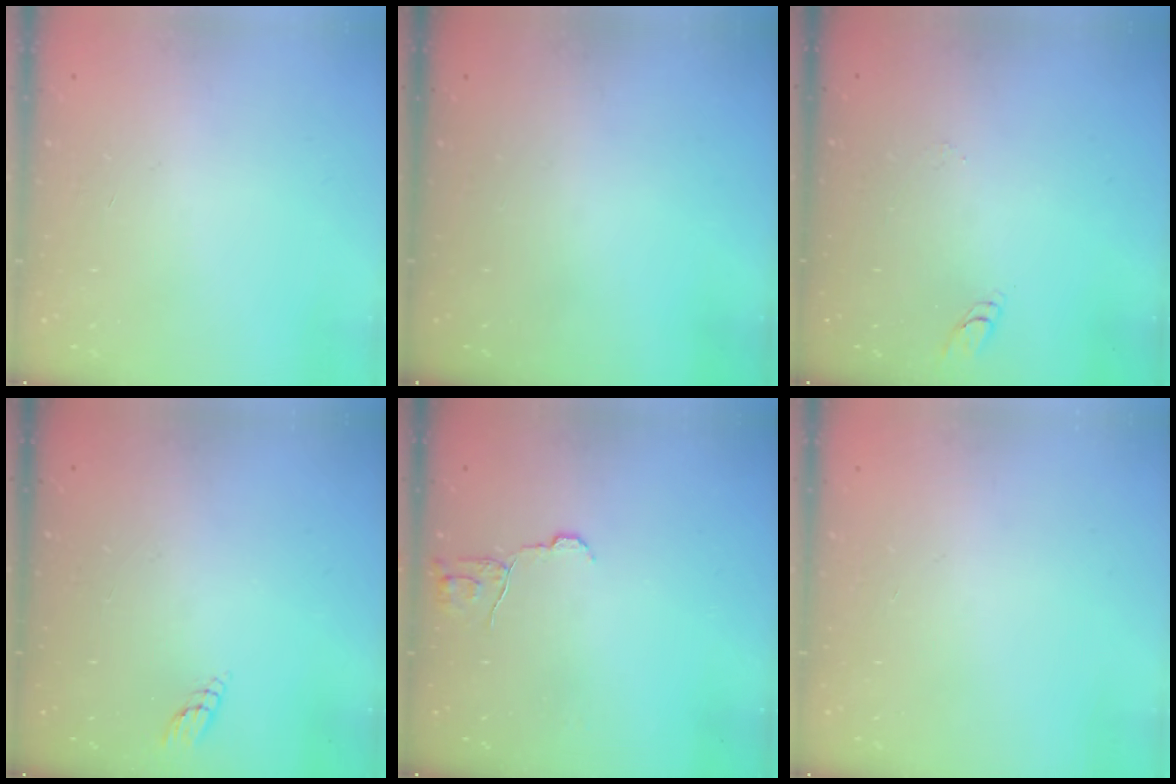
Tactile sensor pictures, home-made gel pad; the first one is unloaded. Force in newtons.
{"total": 0.0}
{"total": 5.1, "press": 5.1, "slide": 0.5}
{"total": 2.9, "press": 2.9, "slide": 0.3}
{"total": 5.9, "press": 5.9, "slide": 0.5}
{"total": 0.0}